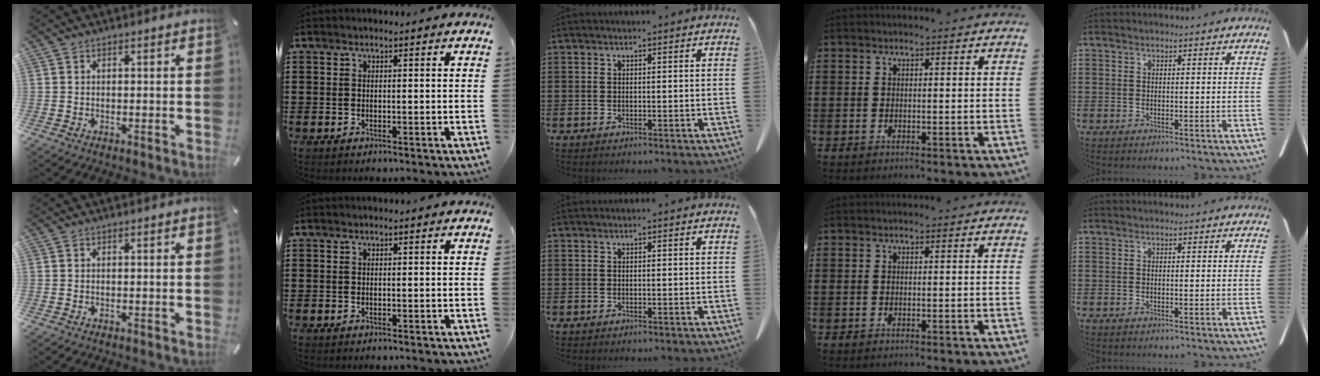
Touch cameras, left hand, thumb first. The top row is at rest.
{}